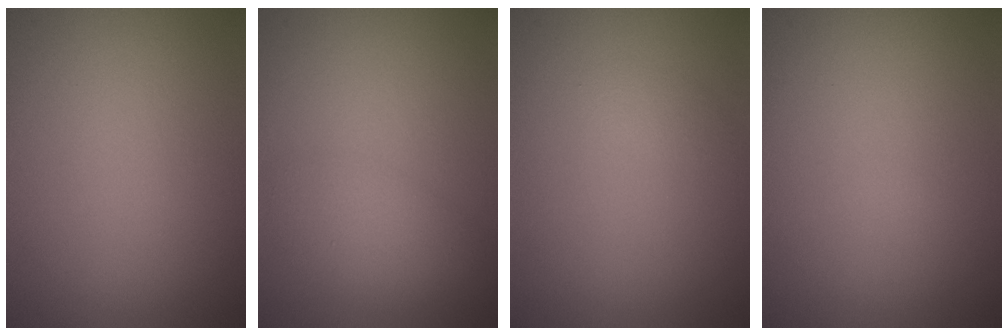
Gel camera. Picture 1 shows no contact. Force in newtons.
{"total": 2.5, "press": 2.5, "slide": 0.1}
{"total": 0.6, "press": 0.6, "slide": 0.0}
{"total": 0.0}